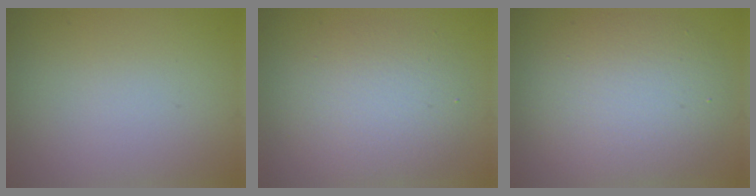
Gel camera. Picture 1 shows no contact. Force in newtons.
{"total": 4.9, "press": 4.9, "slide": 0.4}
{"total": 7.0, "press": 7.0, "slide": 0.4}